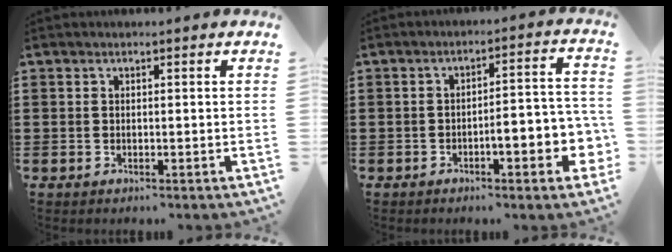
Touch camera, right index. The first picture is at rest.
{"total": 5.2, "force": [-2.3, 1.3, 4.5], "torque": [-0.059, -0.009, -0.046]}